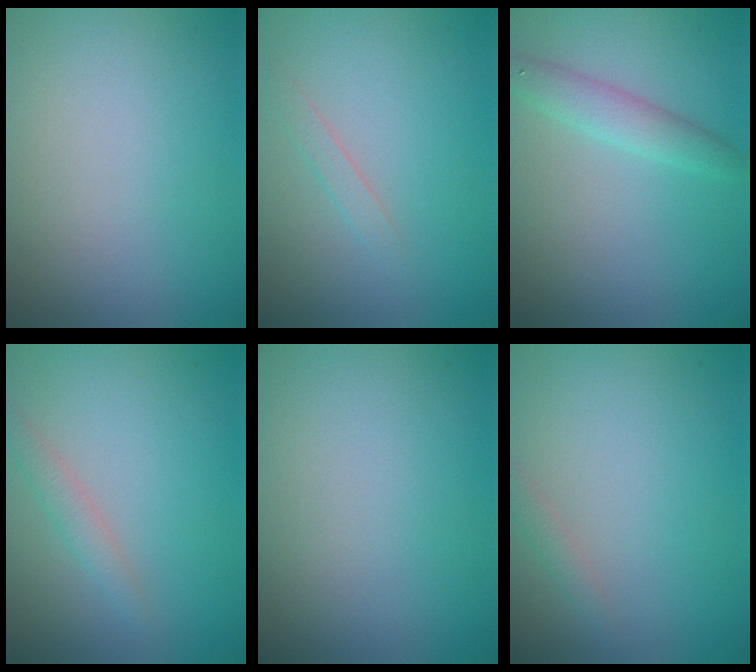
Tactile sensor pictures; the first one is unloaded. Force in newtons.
{"total": 0.9, "press": 0.9, "slide": 0.1}
{"total": 2.5, "press": 2.5, "slide": 0.2}
{"total": 1.5, "press": 1.5, "slide": 0.1}
{"total": 0.0}
{"total": 1.0, "press": 1.0, "slide": 0.0}